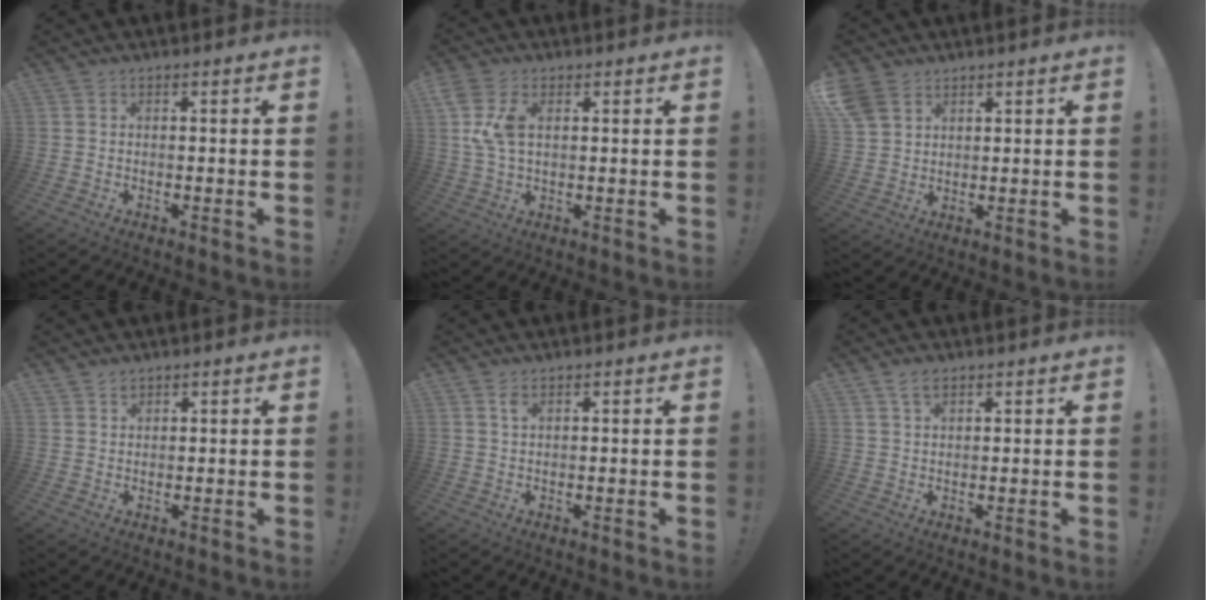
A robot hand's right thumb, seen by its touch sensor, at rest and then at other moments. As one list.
[{"total": 8.0, "force": [2.3, 4.4, 6.3], "torque": [-0.132, -0.005, 0.042]}, {"total": 6.4, "force": [3.9, 4.2, 2.7], "torque": [-0.058, -0.013, 0.080]}, {"total": 1.7, "force": [1.4, 0.9, 0.3], "torque": [0.005, -0.012, 0.023]}, {"total": 1.9, "force": [1.1, 0.8, 1.3], "torque": [-0.013, -0.006, 0.016]}, {"total": 3.4, "force": [2.2, 1.6, 2.0], "torque": [-0.030, -0.007, 0.039]}]